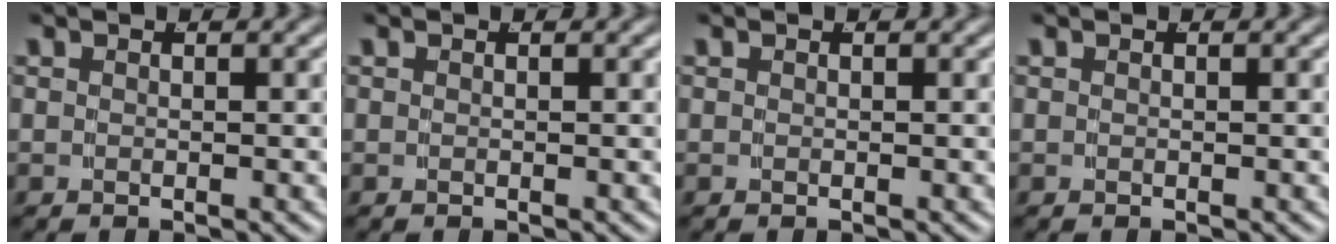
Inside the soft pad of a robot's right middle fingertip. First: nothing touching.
{"total": 0.0}
{"total": 0.0}
{"total": 0.0}